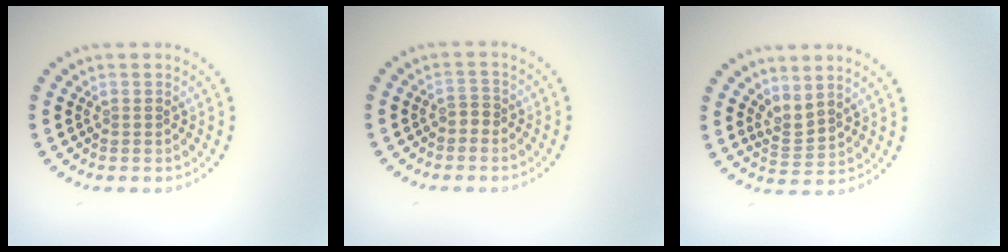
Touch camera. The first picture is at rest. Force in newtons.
{"total": 1.0, "press": 0.8, "slide": 0.5}
{"total": 2.2, "press": 1.4, "slide": 1.7}